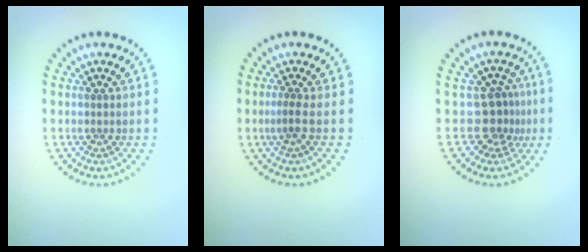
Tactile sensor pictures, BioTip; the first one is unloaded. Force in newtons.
{"total": 1.4, "press": 0.9, "slide": 1.1}
{"total": 2.8, "press": 2.1, "slide": 1.9}